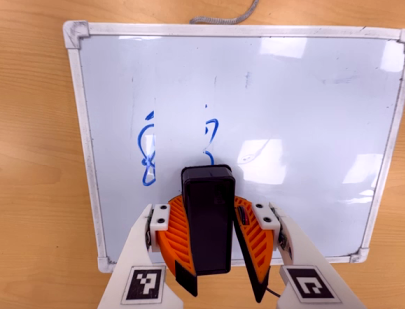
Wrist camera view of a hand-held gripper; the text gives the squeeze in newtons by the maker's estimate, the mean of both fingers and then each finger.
{"total": 10.3, "left": 10.7, "right": 10.0}